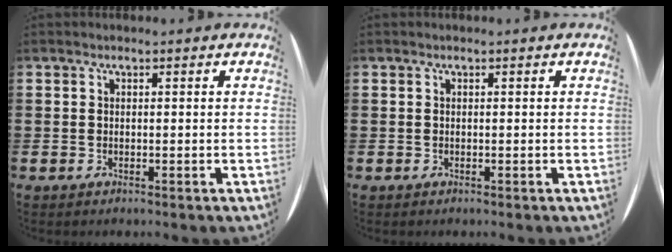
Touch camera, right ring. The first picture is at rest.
{"total": 0.0}